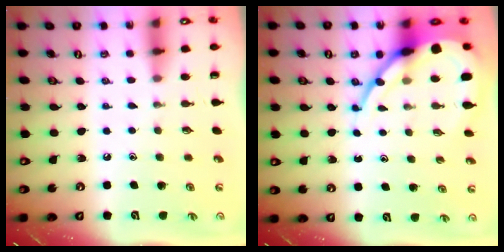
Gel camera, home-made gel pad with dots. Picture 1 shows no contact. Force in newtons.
{"total": 13.0, "press": 12.9, "slide": 1.4}